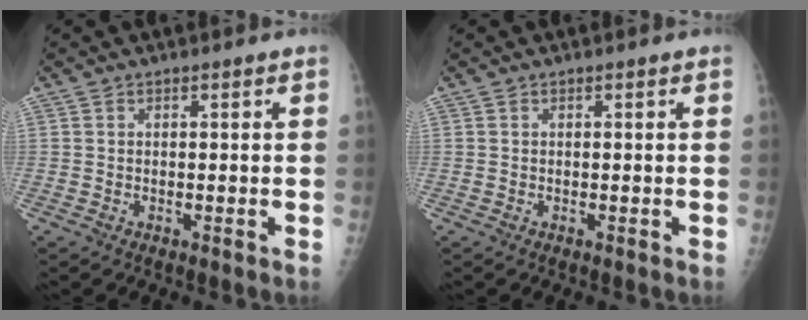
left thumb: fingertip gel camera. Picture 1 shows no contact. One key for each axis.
{"total": 0.0}